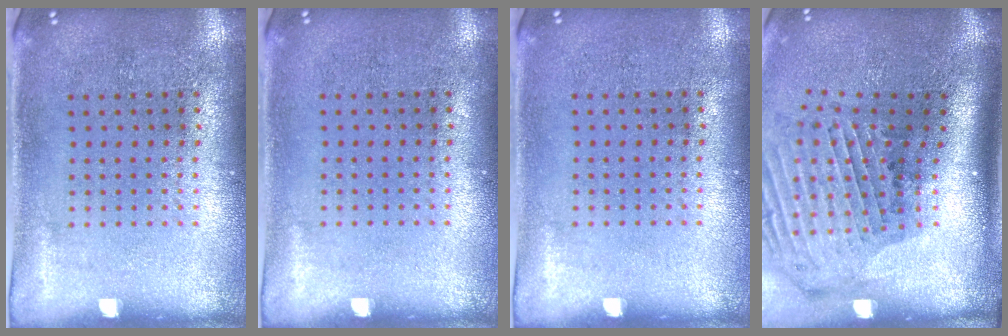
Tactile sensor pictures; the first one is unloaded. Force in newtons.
{"total": 0.0}
{"total": 0.0}
{"total": 2.4, "press": 1.8, "slide": 1.6}